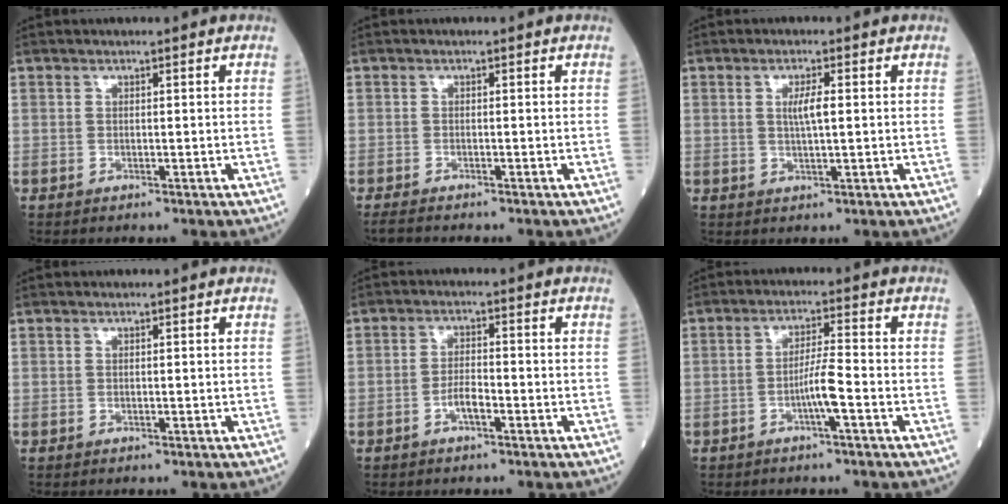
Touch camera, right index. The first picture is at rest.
{"total": 2.0, "force": [-1.8, -0.1, 0.9], "torque": [-0.019, -0.005, -0.029]}
{"total": 3.0, "force": [0.5, 0.2, 2.9], "torque": [-0.056, -0.002, 0.008]}
{"total": 0.0}
{"total": 2.8, "force": [-1.4, 0.8, 2.3], "torque": [-0.041, 0.004, -0.026]}
{"total": 4.1, "force": [-1.7, -0.3, 3.7], "torque": [-0.069, 0.003, -0.033]}